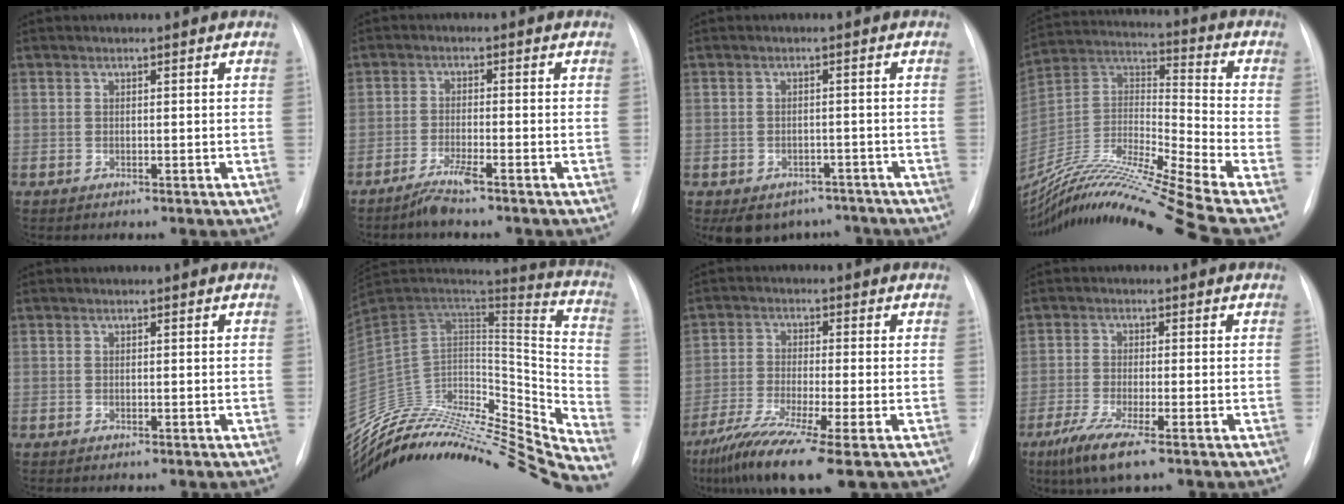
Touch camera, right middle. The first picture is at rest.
{"total": 3.4, "force": [-2.7, -0.2, 2.0], "torque": [-0.048, -0.007, -0.055]}
{"total": 7.7, "force": [-5.9, 4.7, 1.2], "torque": [-0.010, 0.014, -0.071]}
{"total": 23.0, "force": [-19.3, -2.8, 12.1], "torque": [-0.260, -0.007, -0.353]}
{"total": 0.0}
{"total": 34.9, "force": [-32.2, 4.2, 13.0], "torque": [-0.172, -0.009, -0.484]}
{"total": 11.0, "force": [-6.9, -0.3, 8.6], "torque": [-0.157, -0.032, -0.120]}
{"total": 6.3, "force": [-3.9, 0.3, 5.0], "torque": [-0.104, -0.022, -0.073]}